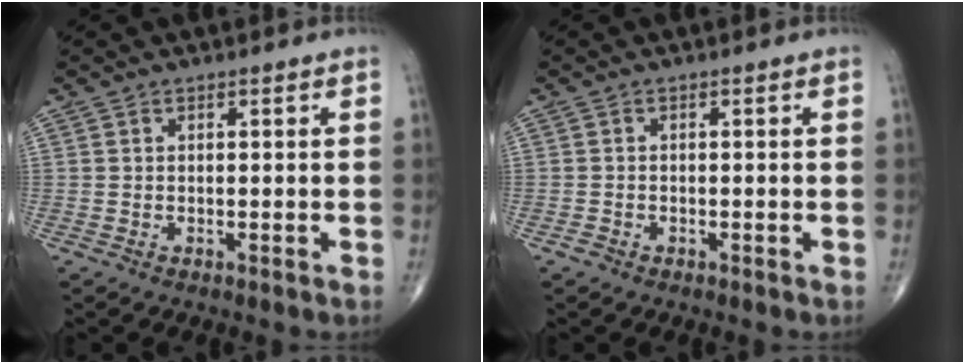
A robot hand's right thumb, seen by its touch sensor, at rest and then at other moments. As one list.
[{"total": 0.9, "force": [-0.6, 0.7, 0.3], "torque": [-0.003, 0.004, -0.012]}]